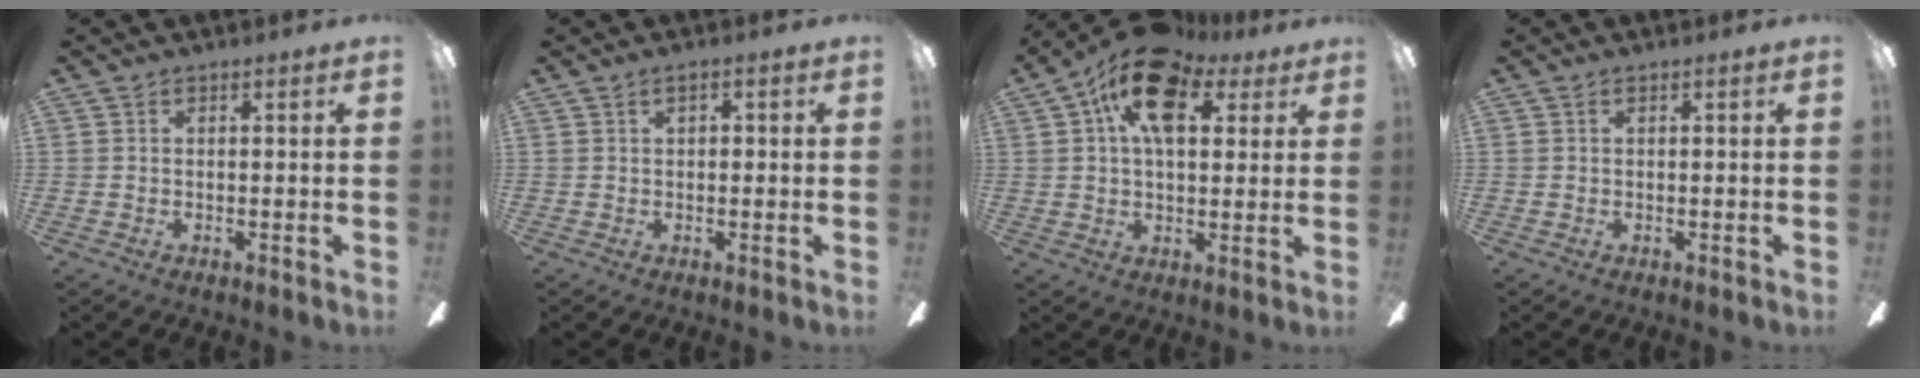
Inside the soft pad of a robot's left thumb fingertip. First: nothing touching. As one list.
[{"total": 1.6, "force": [0.7, 0.9, 1.2], "torque": [-0.016, 0.003, 0.009]}, {"total": 15.9, "force": [7.2, 9.0, 11.0], "torque": [-0.174, -0.010, 0.127]}, {"total": 0.0}]